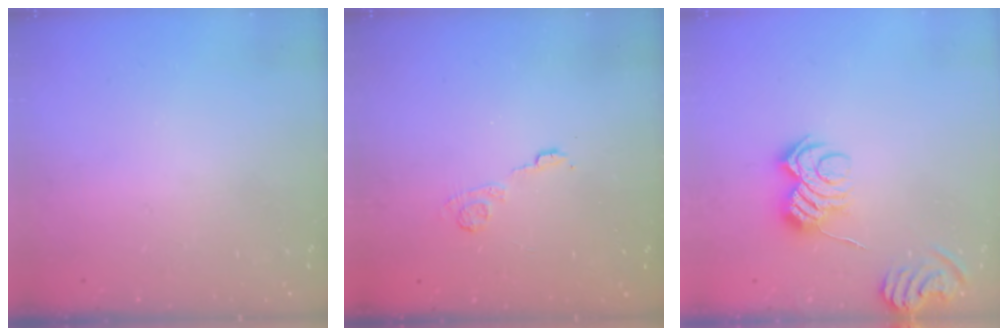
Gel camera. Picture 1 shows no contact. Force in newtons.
{"total": 4.0, "press": 3.8, "slide": 1.2}
{"total": 9.6, "press": 9.6, "slide": 0.5}